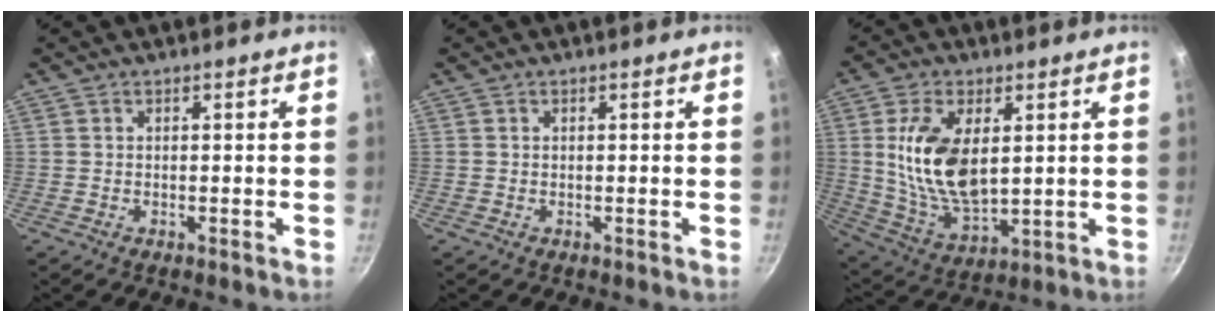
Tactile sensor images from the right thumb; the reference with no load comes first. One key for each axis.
{"total": 0.0}
{"total": 15.3, "fx": 2.8, "fy": 8.1, "fz": 12.6, "tx": -0.231, "ty": -0.019, "tz": 0.064}